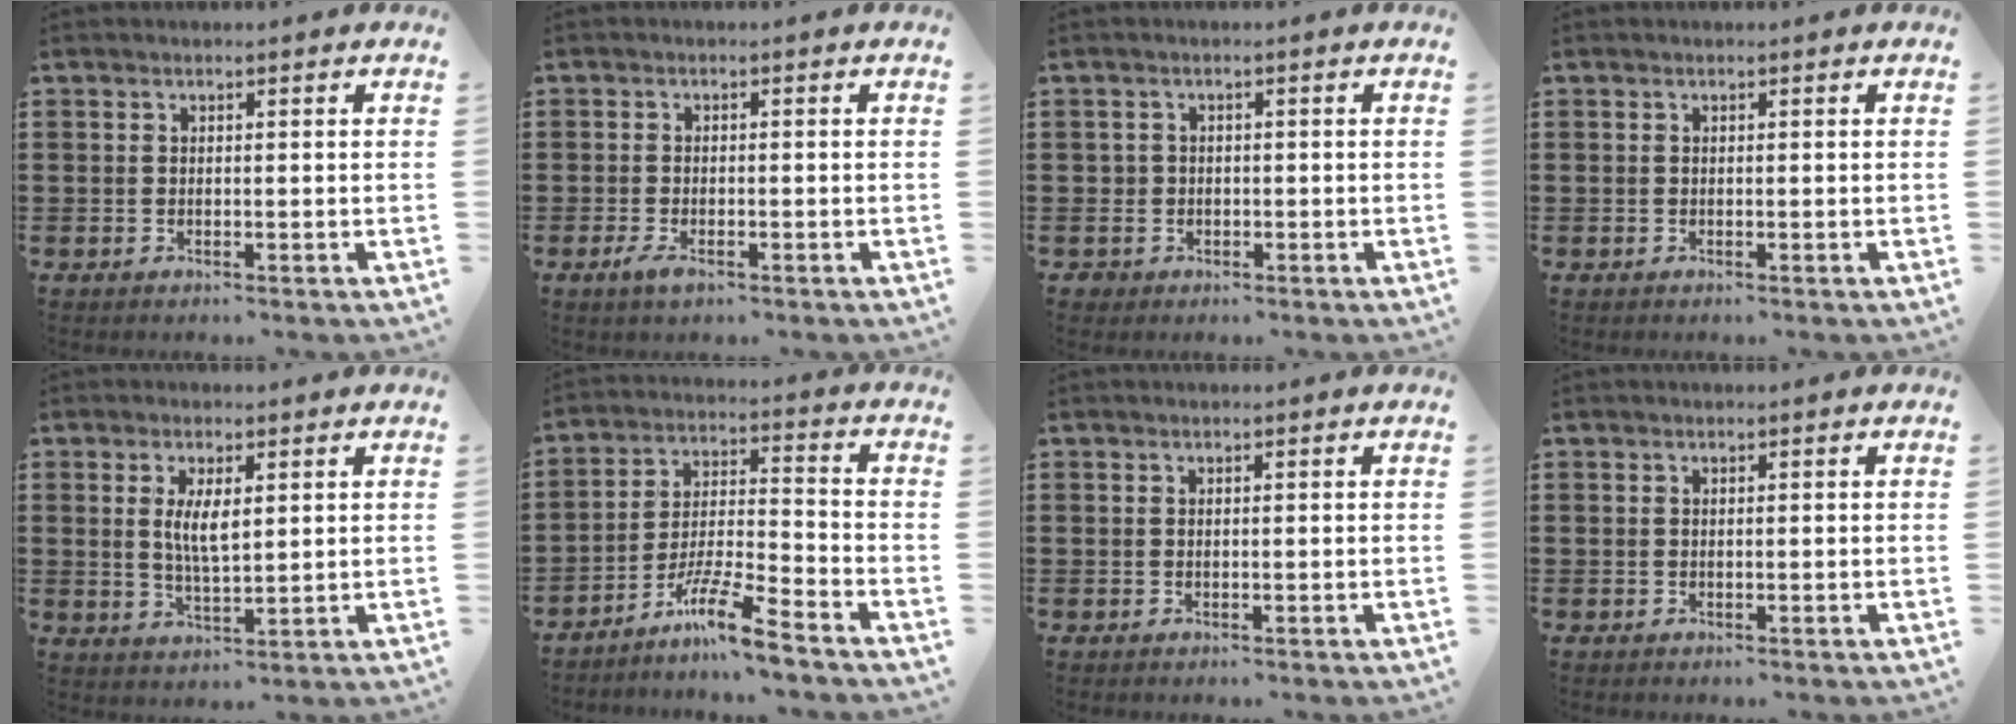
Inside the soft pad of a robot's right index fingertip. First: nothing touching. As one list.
[{"total": 1.9, "force": [-1.1, 0.7, 1.4], "torque": [-0.033, -0.004, -0.023]}, {"total": 1.9, "force": [-0.8, 1.7, 0.0], "torque": [-0.008, 0.005, -0.021]}, {"total": 0.0}, {"total": 4.6, "force": [1.0, 1.5, 4.2], "torque": [-0.078, 0.000, 0.015]}, {"total": 9.2, "force": [-7.4, 0.3, 5.4], "torque": [-0.109, 0.003, -0.145]}, {"total": 0.0}, {"total": 0.0}]